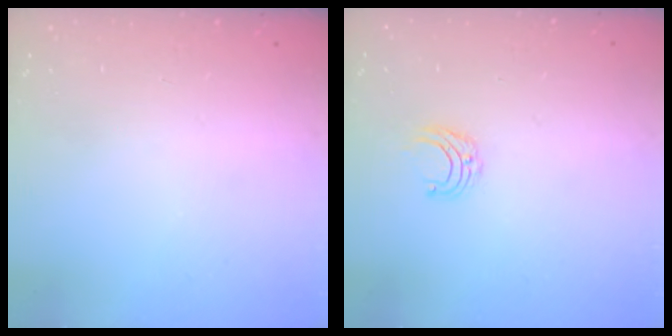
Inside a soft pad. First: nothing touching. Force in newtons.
{"total": 4.9, "press": 4.8, "slide": 0.5}